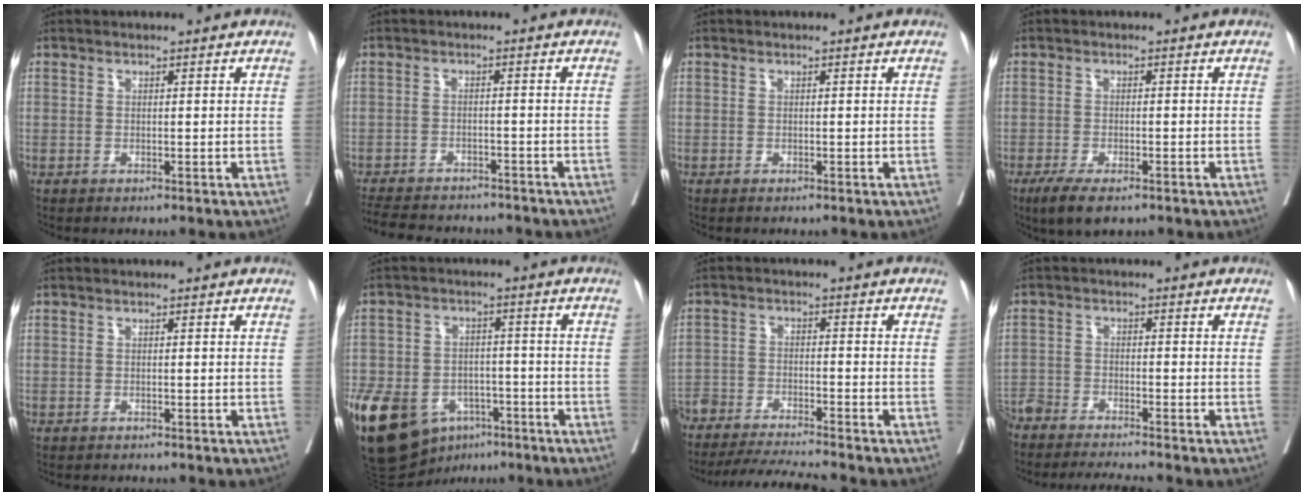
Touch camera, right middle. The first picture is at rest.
{"total": 14.2, "force": [-12.5, 4.2, 5.2], "torque": [-0.118, -0.009, -0.167]}
{"total": 0.0}
{"total": 5.7, "force": [-3.9, 1.7, 3.8], "torque": [-0.067, -0.012, -0.062]}
{"total": 1.5, "force": [-1.4, 0.2, 0.4], "torque": [-0.009, -0.002, -0.019]}
{"total": 20.2, "force": [-10.4, 13.2, 11.1], "torque": [-0.280, -0.007, -0.165]}
{"total": 12.7, "force": [-11.8, -0.1, 4.6], "torque": [-0.069, -0.008, -0.192]}
{"total": 10.7, "force": [-10.0, 0.2, 3.8], "torque": [-0.057, -0.002, -0.166]}